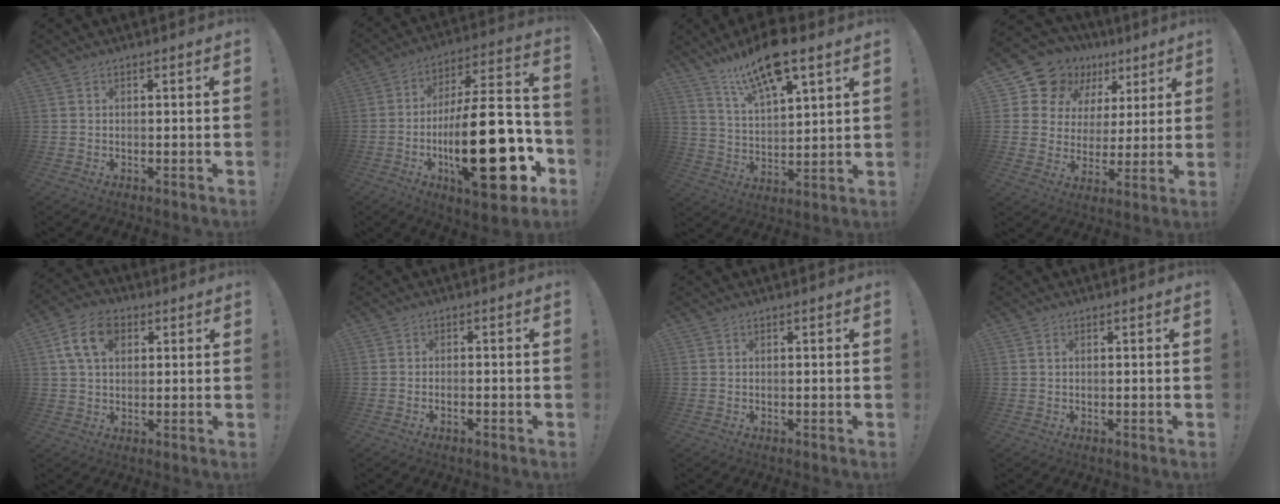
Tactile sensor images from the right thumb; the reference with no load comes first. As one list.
[{"total": 30.5, "force": [-7.3, 11.0, 27.5], "torque": [-0.465, 0.036, -0.108]}, {"total": 14.8, "force": [10.1, 4.6, 9.8], "torque": [-0.177, -0.050, 0.173]}, {"total": 14.9, "force": [9.0, 10.8, 4.8], "torque": [-0.091, -0.053, 0.180]}, {"total": 11.1, "force": [3.7, 7.4, 7.3], "torque": [-0.135, 0.010, 0.073]}, {"total": 1.2, "force": [-0.9, 0.2, 0.8], "torque": [-0.020, 0.003, -0.015]}, {"total": 0.0}, {"total": 0.0}]